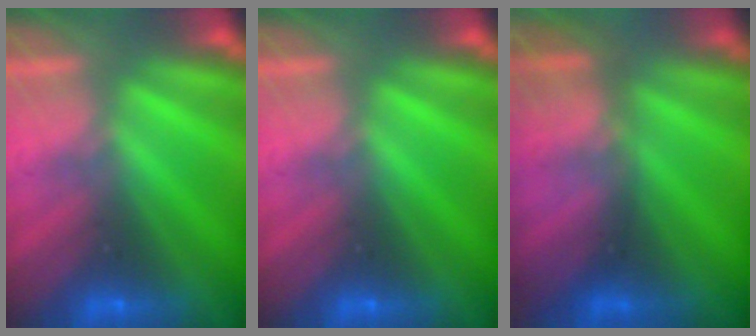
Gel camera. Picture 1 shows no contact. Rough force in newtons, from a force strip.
{"total": 0.0}
{"total": 2.7}